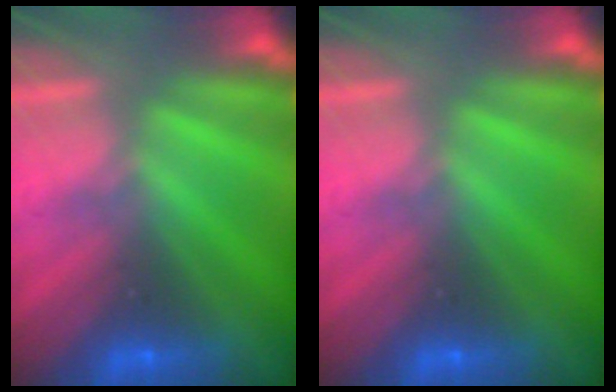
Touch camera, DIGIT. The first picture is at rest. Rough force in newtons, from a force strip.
{"total": 0.0}